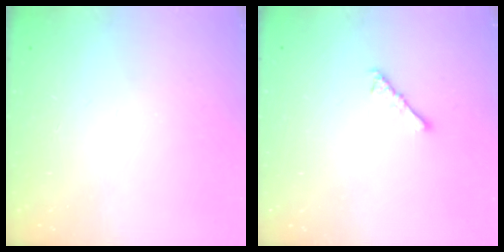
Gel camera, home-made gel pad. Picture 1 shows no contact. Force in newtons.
{"total": 3.4, "press": 3.4, "slide": 0.6}